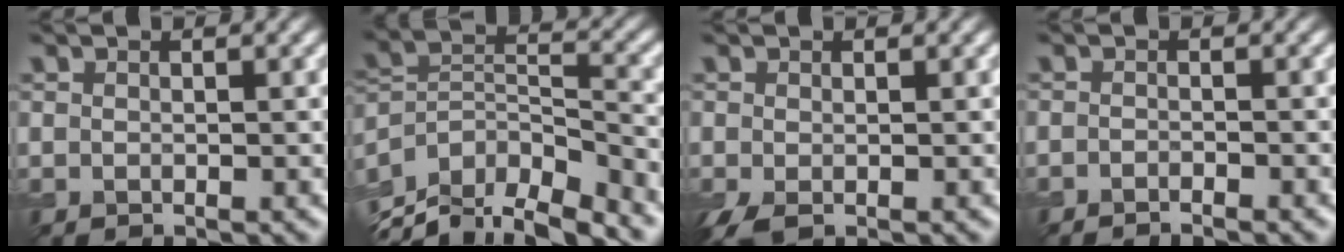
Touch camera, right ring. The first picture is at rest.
{"total": 9.7, "force": [-7.0, 4.2, 5.2], "torque": [-0.111, 0.010, -0.115]}
{"total": 1.5, "force": [-0.9, 0.4, 1.2], "torque": [-0.033, -0.004, -0.020]}
{"total": 1.6, "force": [-1.4, 0.1, 0.7], "torque": [-0.013, 0.000, -0.027]}